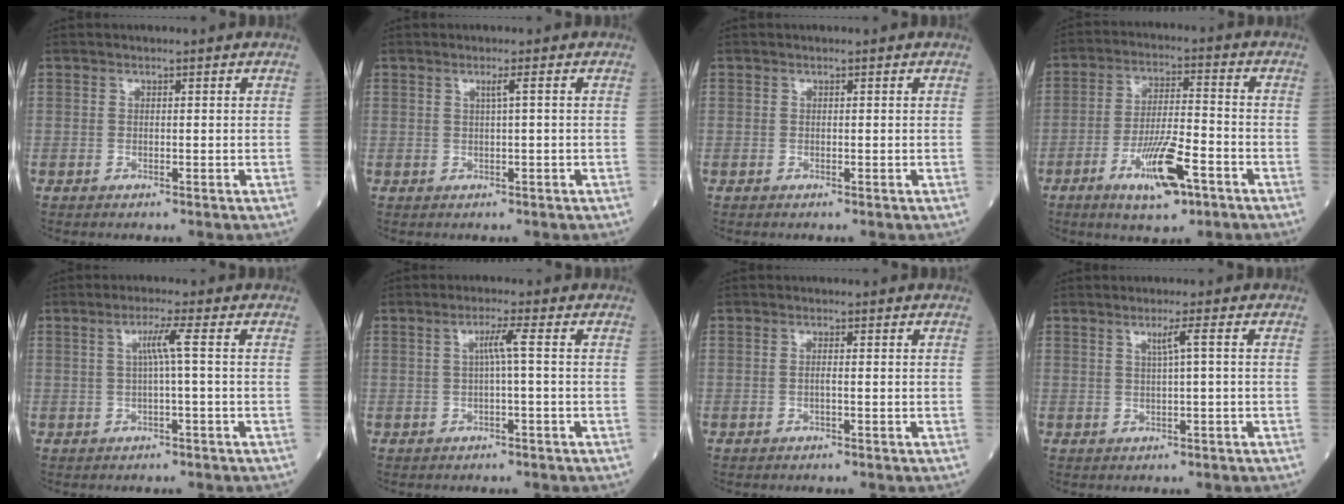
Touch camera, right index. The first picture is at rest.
{"total": 1.2, "force": [0.3, -0.4, 1.1], "torque": [-0.022, -0.001, 0.007]}
{"total": 0.0}
{"total": 10.5, "force": [-5.3, 2.3, 8.8], "torque": [-0.164, -0.006, -0.089]}
{"total": 3.2, "force": [0.4, -0.8, 3.1], "torque": [-0.062, 0.005, 0.007]}
{"total": 2.7, "force": [0.1, -0.6, 2.6], "torque": [-0.048, 0.004, 0.003]}
{"total": 1.0, "force": [-0.1, 0.0, 1.0], "torque": [-0.021, 0.000, -0.003]}
{"total": 2.1, "force": [0.5, -0.6, 2.0], "torque": [-0.037, -0.001, 0.012]}